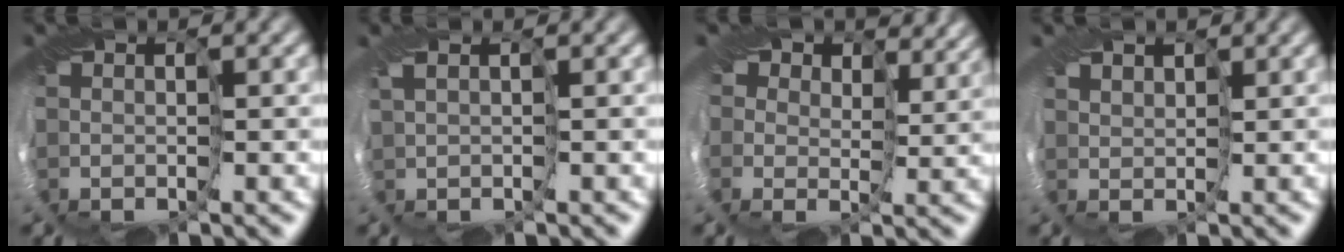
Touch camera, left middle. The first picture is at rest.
{"total": 1.1, "force": [0.1, 0.3, 1.0], "torque": [-0.029, 0.003, 0.005]}
{"total": 8.9, "force": [6.4, 5.2, 3.2], "torque": [-0.068, 0.002, 0.101]}
{"total": 1.7, "force": [1.4, 0.8, 0.4], "torque": [-0.014, 0.005, 0.020]}